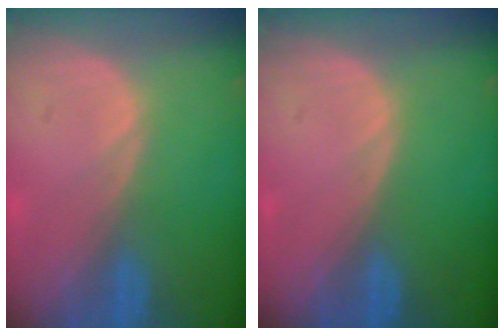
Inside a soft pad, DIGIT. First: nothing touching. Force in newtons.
{"total": 0.0}